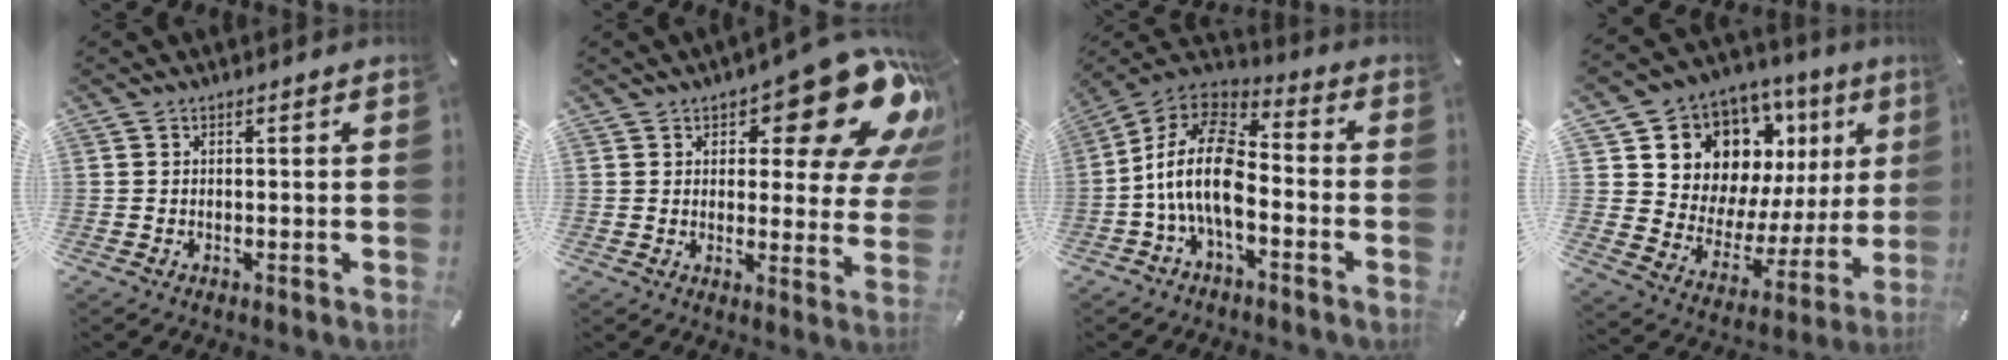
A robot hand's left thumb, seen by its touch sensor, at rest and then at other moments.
{"total": 18.5, "force": [10.3, 7.3, 13.4], "torque": [-0.159, -0.077, 0.167]}
{"total": 15.9, "force": [-4.6, 8.6, 12.5], "torque": [-0.255, 0.022, -0.082]}
{"total": 12.5, "force": [7.9, 9.0, 3.6], "torque": [-0.055, -0.087, 0.147]}